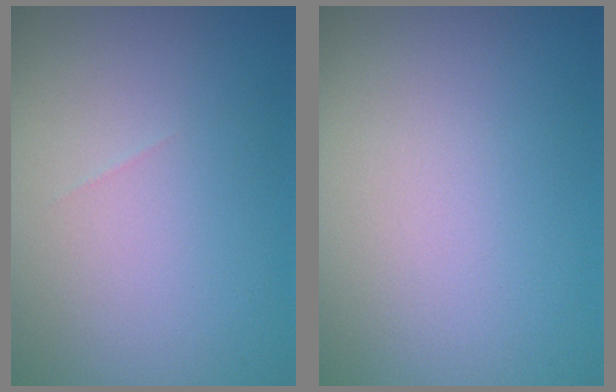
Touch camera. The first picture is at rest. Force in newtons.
{"total": 0.0}